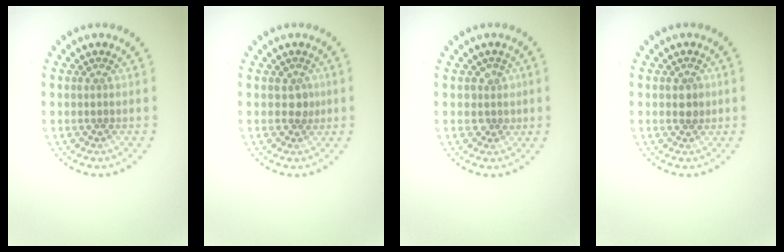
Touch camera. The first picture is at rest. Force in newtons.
{"total": 1.0, "press": 0.9, "slide": 0.5}
{"total": 1.7, "press": 1.4, "slide": 0.9}
{"total": 1.2, "press": 1.2, "slide": 0.3}